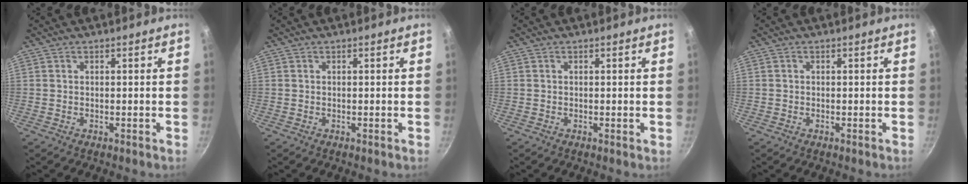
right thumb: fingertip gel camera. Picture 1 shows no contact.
{"total": 0.0}
{"total": 0.0}
{"total": 0.0}